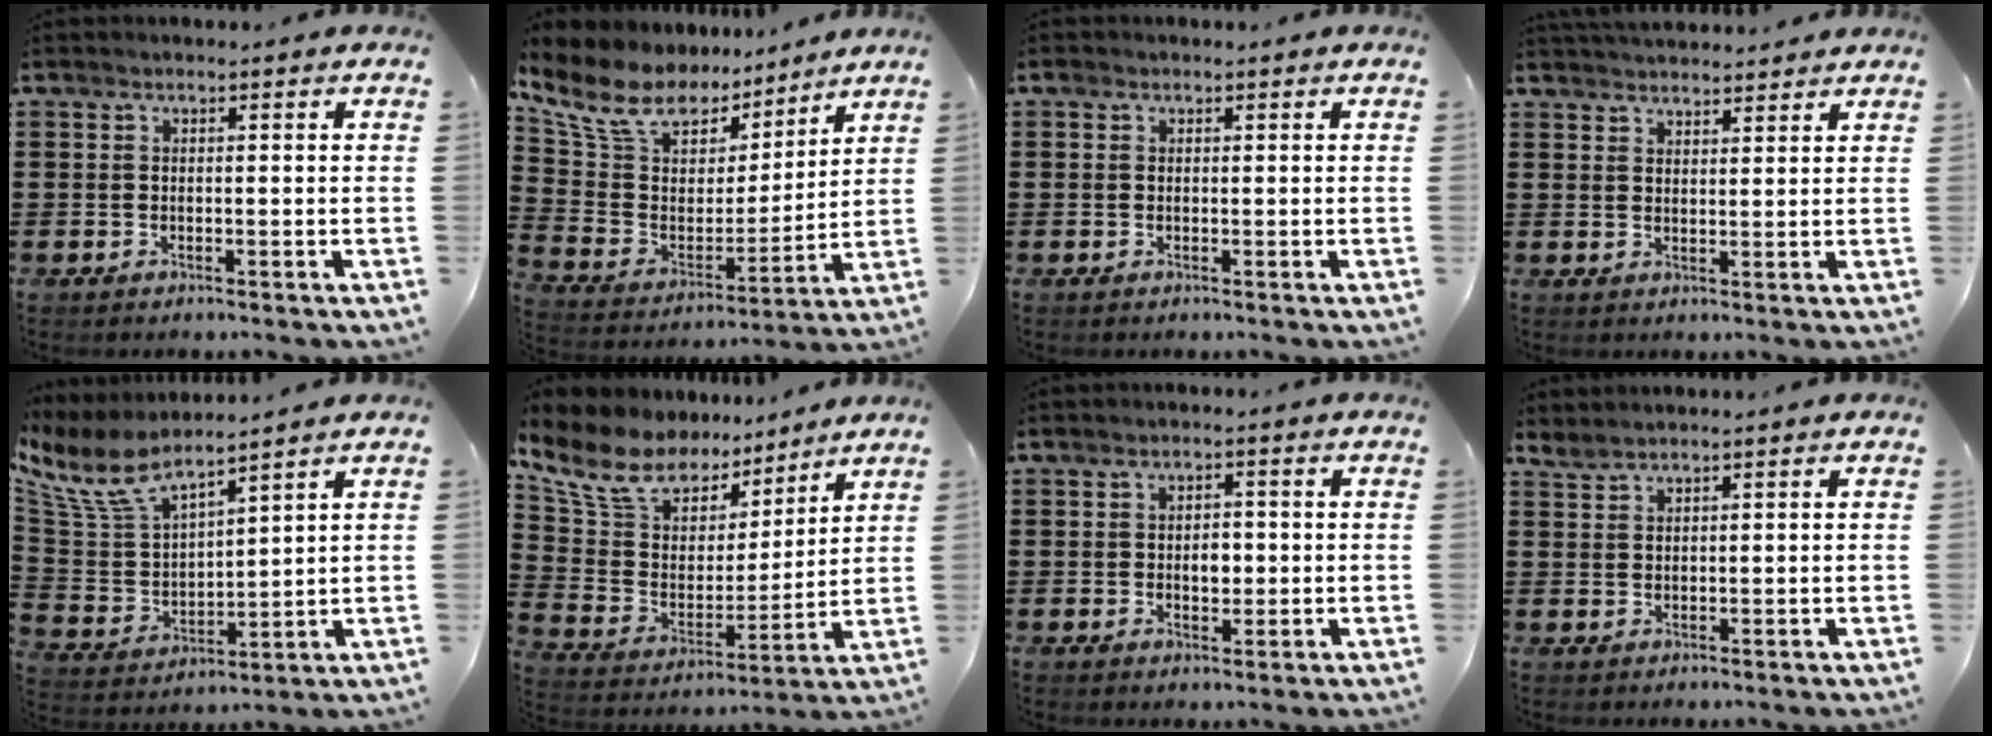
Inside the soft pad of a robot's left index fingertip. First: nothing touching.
{"total": 11.4, "force": [9.3, 5.4, 3.9], "torque": [-0.130, -0.050, 0.170]}
{"total": 0.5, "force": [0.1, 0.5, 0.2], "torque": [-0.005, 0.004, 0.001]}
{"total": 2.9, "force": [2.9, 0.2, -0.1], "torque": [-0.006, -0.007, 0.056]}
{"total": 9.3, "force": [7.2, 3.3, 4.9], "torque": [-0.140, -0.038, 0.125]}
{"total": 11.4, "force": [9.9, 4.9, 3.0], "torque": [-0.117, -0.062, 0.181]}
{"total": 2.7, "force": [-0.1, 1.7, 2.2], "torque": [-0.029, -0.002, -0.008]}
{"total": 1.5, "force": [1.4, 0.0, 0.3], "torque": [-0.009, -0.001, 0.029]}